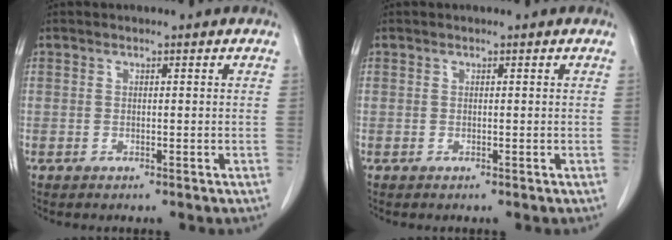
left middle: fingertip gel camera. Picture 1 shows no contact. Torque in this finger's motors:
{"motor_torque": [-0.02, 0.02, 0.01, 0.00]}